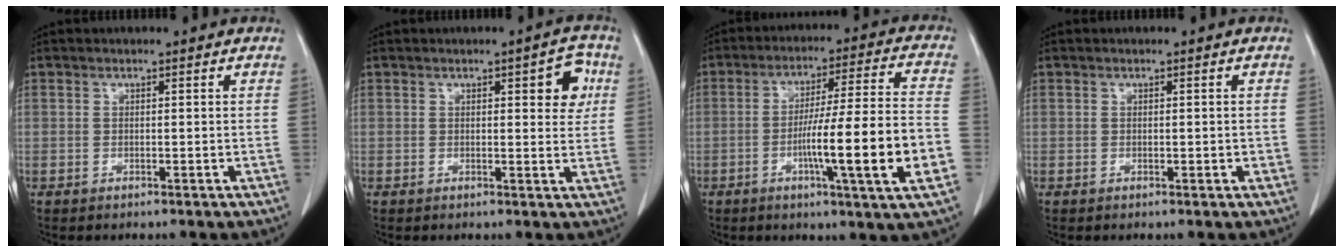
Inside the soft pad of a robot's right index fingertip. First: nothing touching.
{"total": 4.8, "force": [1.6, 1.5, 4.3], "torque": [-0.046, 0.006, 0.016]}
{"total": 16.1, "force": [-4.3, -0.3, 15.5], "torque": [-0.243, -0.001, -0.069]}
{"total": 1.1, "force": [-0.1, 0.5, 0.9], "torque": [-0.013, 0.003, 0.003]}